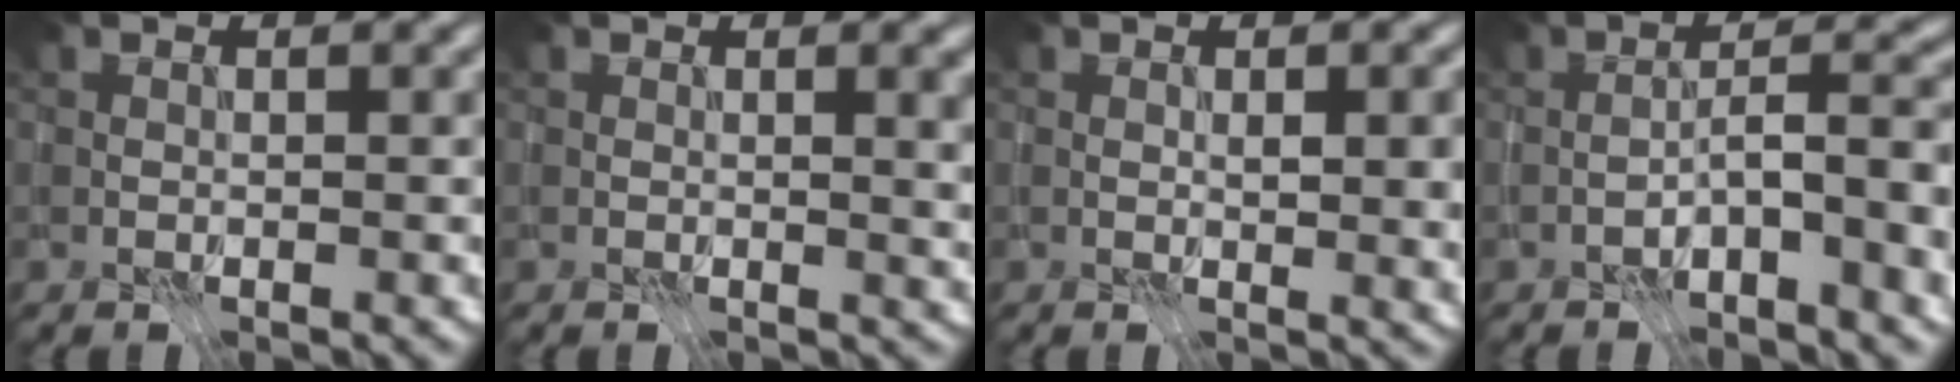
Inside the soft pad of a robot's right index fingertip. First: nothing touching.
{"total": 2.3, "force": [0.6, 0.6, 2.2], "torque": [-0.024, 0.001, 0.007]}
{"total": 3.7, "force": [0.0, 1.3, 3.4], "torque": [-0.055, -0.002, 0.002]}
{"total": 5.9, "force": [-2.0, 1.4, 5.4], "torque": [-0.081, 0.020, -0.039]}